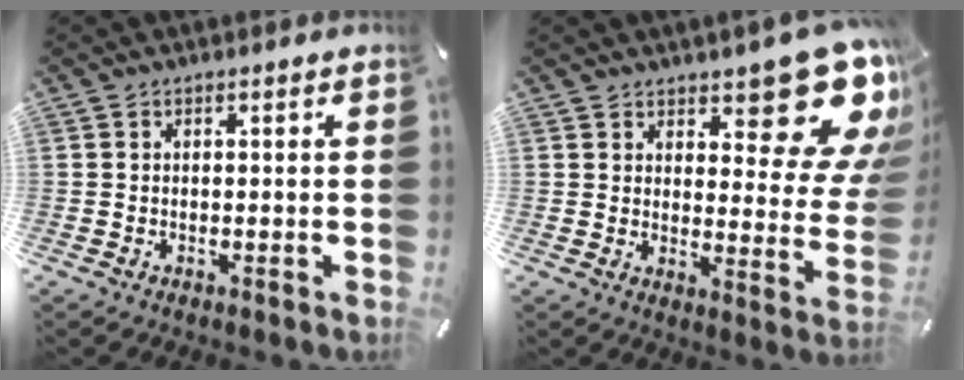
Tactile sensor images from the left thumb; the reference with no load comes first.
{"total": 16.6, "force": [11.1, 7.1, 10.1], "torque": [-0.102, -0.103, 0.186]}